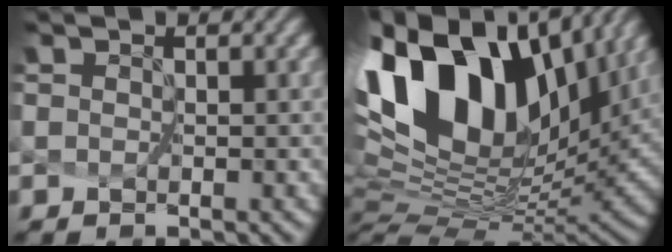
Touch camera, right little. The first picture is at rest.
{"total": 16.3, "force": [6.6, 8.8, 12.0], "torque": [-0.244, 0.031, 0.123]}